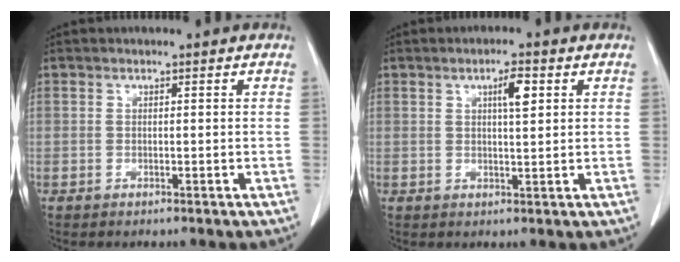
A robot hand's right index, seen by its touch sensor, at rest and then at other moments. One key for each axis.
{"total": 3.5, "fx": 1.4, "fy": 0.6, "fz": 3.2, "tx": -0.056, "ty": 0.000, "tz": 0.022}